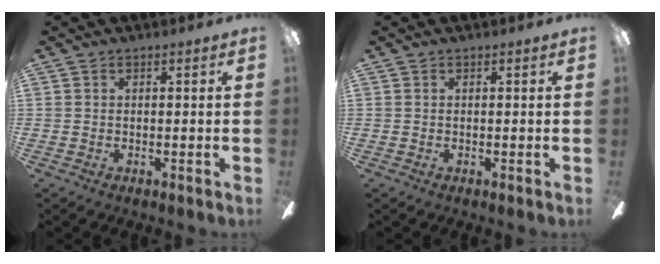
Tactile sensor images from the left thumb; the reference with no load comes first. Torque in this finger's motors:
{"motor_torque": [0.00, 0.00, 0.08, -0.13, 0.00]}